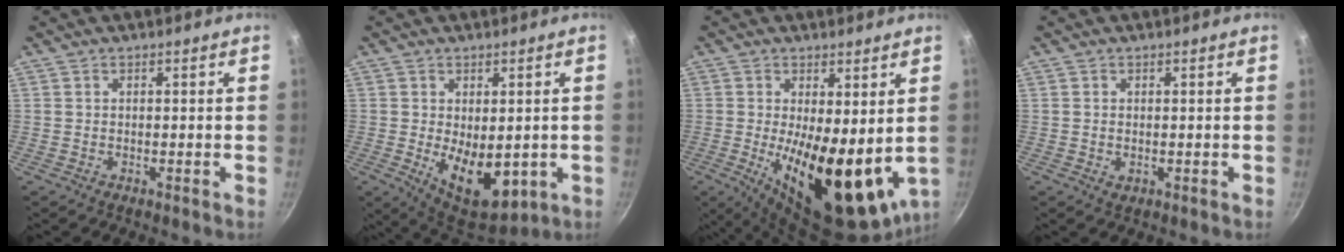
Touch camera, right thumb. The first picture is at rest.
{"total": 11.8, "force": [-1.4, 6.9, 9.5], "torque": [-0.114, -0.024, -0.002]}
{"total": 18.9, "force": [-0.7, 7.7, 17.2], "torque": [-0.222, -0.033, 0.002]}
{"total": 1.1, "force": [0.1, 0.8, 0.7], "torque": [-0.011, -0.002, 0.001]}